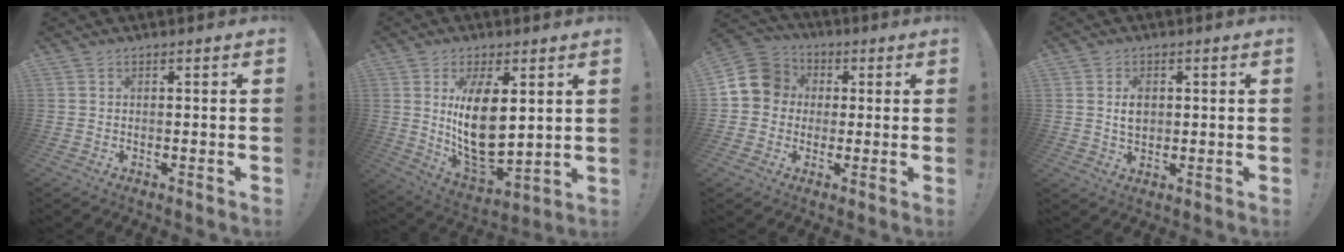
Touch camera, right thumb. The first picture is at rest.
{"total": 15.7, "force": [4.3, 7.8, 12.9], "torque": [-0.242, -0.042, 0.074]}
{"total": 11.3, "force": [1.6, 10.2, 4.5], "torque": [-0.066, 0.010, 0.036]}
{"total": 4.3, "force": [0.8, 3.0, 2.9], "torque": [-0.028, -0.006, 0.010]}